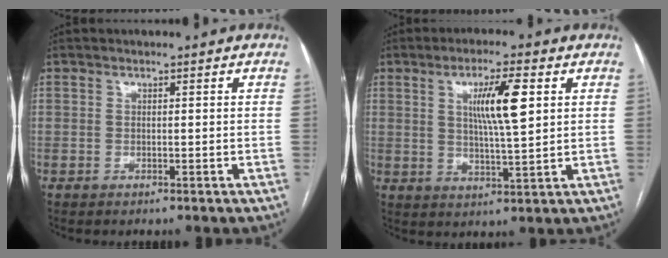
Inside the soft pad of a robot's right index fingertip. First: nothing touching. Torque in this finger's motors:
{"motor_torque": [0.72, 0.52, 0.23, 0.12]}